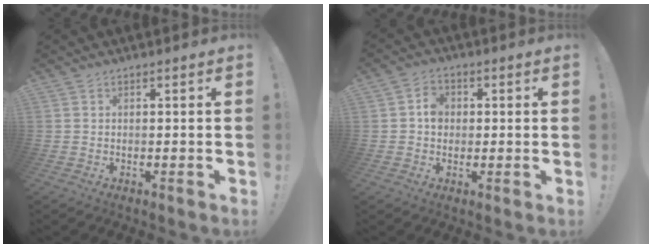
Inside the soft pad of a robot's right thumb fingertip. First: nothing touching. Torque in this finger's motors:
{"motor_torque": [0.05, 0.03, -0.11, 0.13, -0.01]}